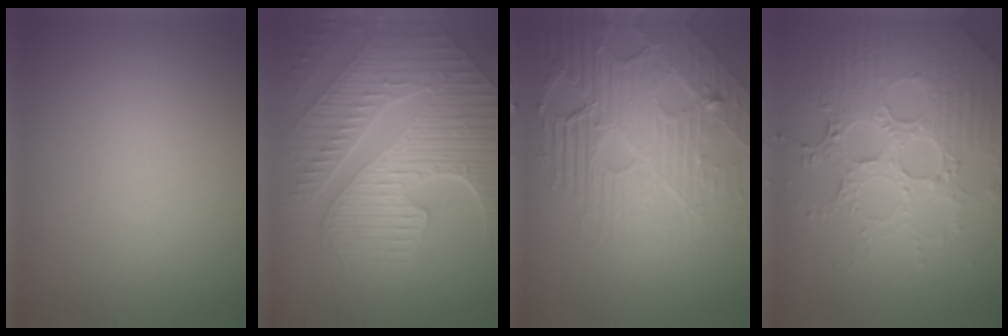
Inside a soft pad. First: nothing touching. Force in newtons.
{"total": 9.9, "press": 6.7, "slide": 7.3}
{"total": 8.7, "press": 5.9, "slide": 6.5}
{"total": 6.9, "press": 5.3, "slide": 4.4}